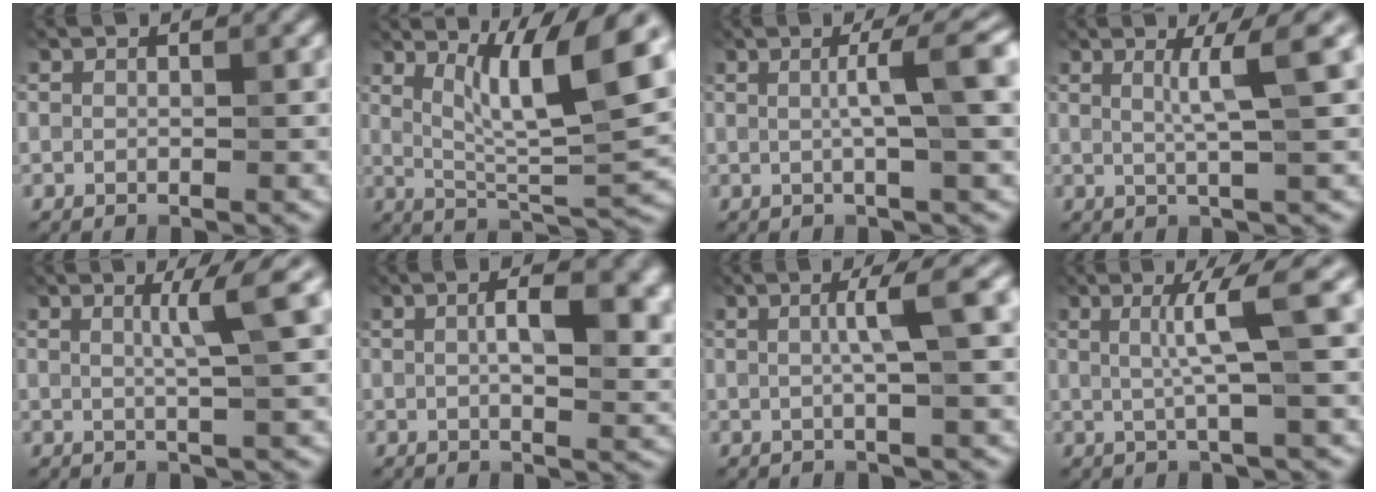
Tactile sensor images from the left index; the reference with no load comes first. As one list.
[{"total": 9.0, "force": [3.3, 1.6, 8.2], "torque": [-0.137, -0.006, 0.061]}, {"total": 4.5, "force": [0.5, 0.4, 4.4], "torque": [-0.067, 0.013, 0.004]}, {"total": 3.9, "force": [1.3, 0.1, 3.7], "torque": [-0.057, 0.009, 0.021]}, {"total": 3.3, "force": [1.0, 0.0, 3.1], "torque": [-0.046, 0.012, 0.015]}, {"total": 6.7, "force": [1.3, 2.4, 6.1], "torque": [-0.093, 0.008, 0.021]}, {"total": 3.5, "force": [0.5, 0.1, 3.4], "torque": [-0.056, 0.015, 0.005]}, {"total": 4.4, "force": [0.9, 0.1, 4.3], "torque": [-0.074, 0.013, 0.014]}]